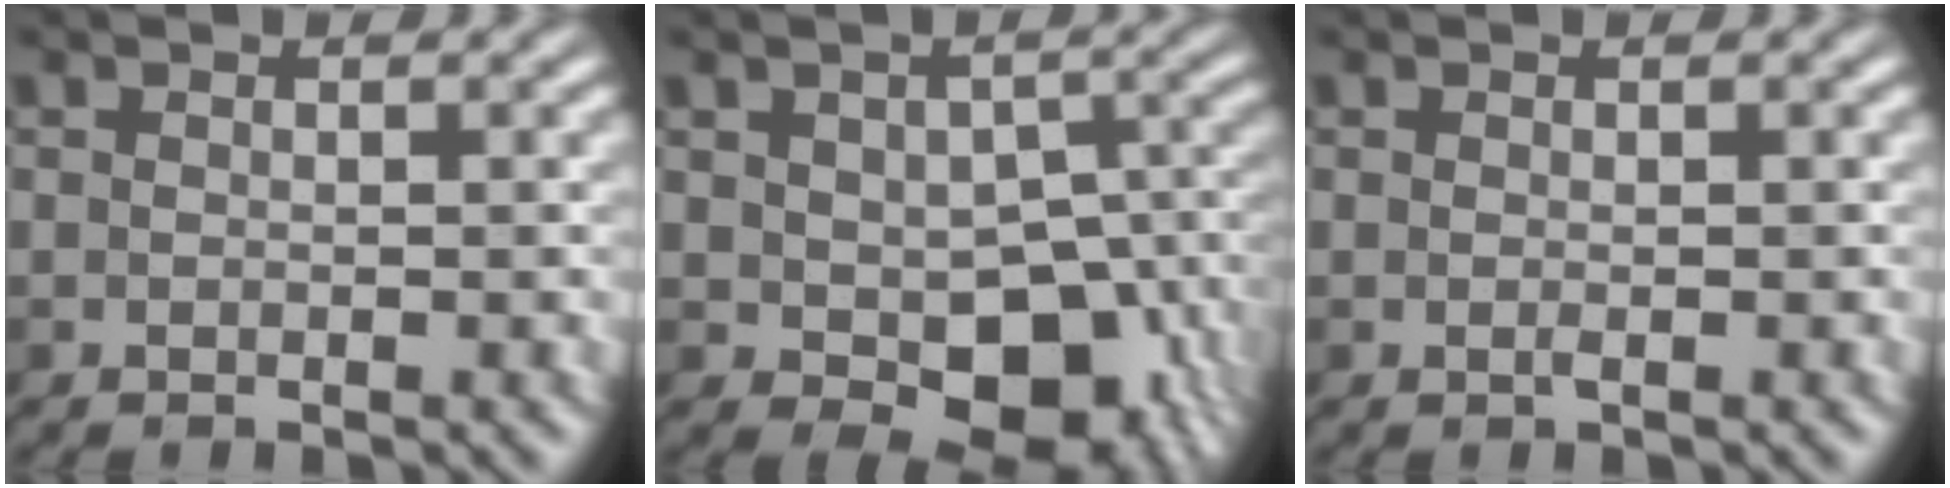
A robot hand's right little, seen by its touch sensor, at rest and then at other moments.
{"total": 8.2, "force": [-3.4, 4.7, 5.8], "torque": [-0.086, -0.007, -0.045]}
{"total": 0.0}